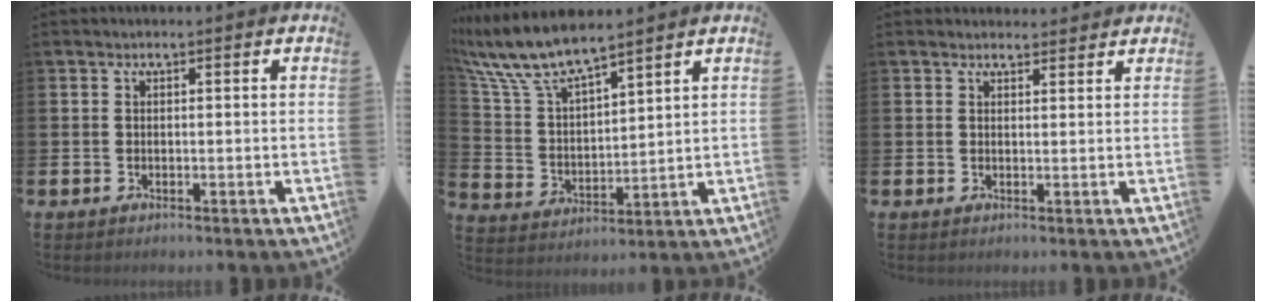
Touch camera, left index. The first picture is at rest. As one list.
[{"total": 8.5, "force": [7.8, 1.5, 3.2], "torque": [-0.095, -0.040, 0.138]}, {"total": 1.8, "force": [1.8, 0.4, 0.0], "torque": [0.020, -0.014, 0.028]}]